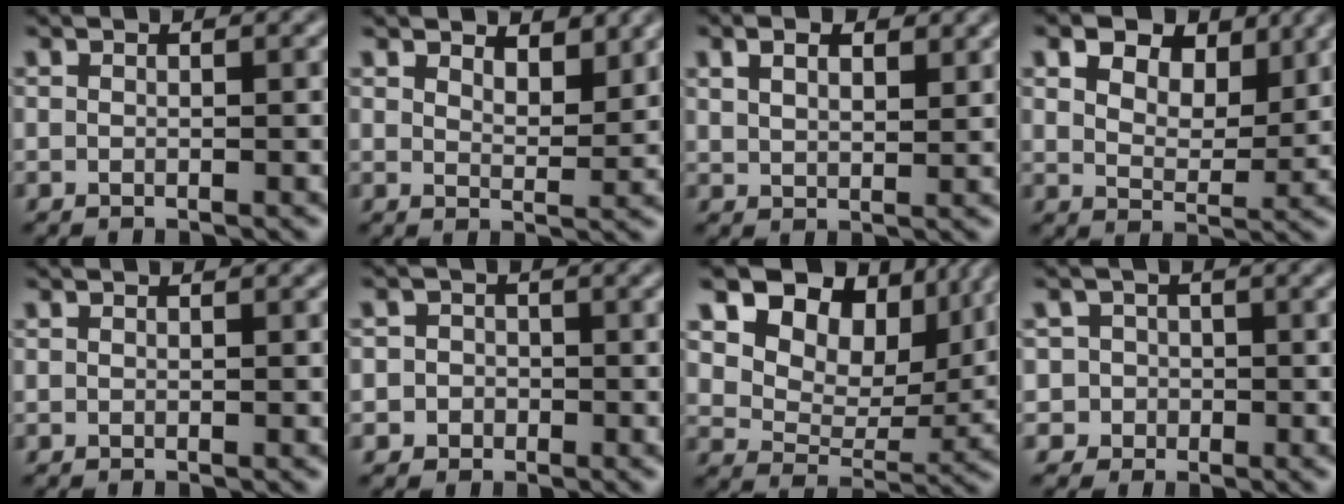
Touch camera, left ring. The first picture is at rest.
{"total": 3.0, "force": [2.5, 0.9, 1.3], "torque": [-0.025, -0.005, 0.037]}
{"total": 3.3, "force": [2.0, 1.7, 2.0], "torque": [-0.036, -0.002, 0.037]}
{"total": 8.4, "force": [5.2, 4.6, 4.7], "torque": [-0.082, 0.012, 0.071]}
{"total": 0.0}
{"total": 2.5, "force": [-0.5, 2.4, 0.4], "torque": [0.025, 0.011, -0.030]}
{"total": 12.0, "force": [6.8, 7.5, 6.4], "torque": [-0.124, 0.011, 0.109]}
{"total": 3.3, "force": [-0.4, 3.3, 0.2], "torque": [0.026, 0.013, -0.024]}